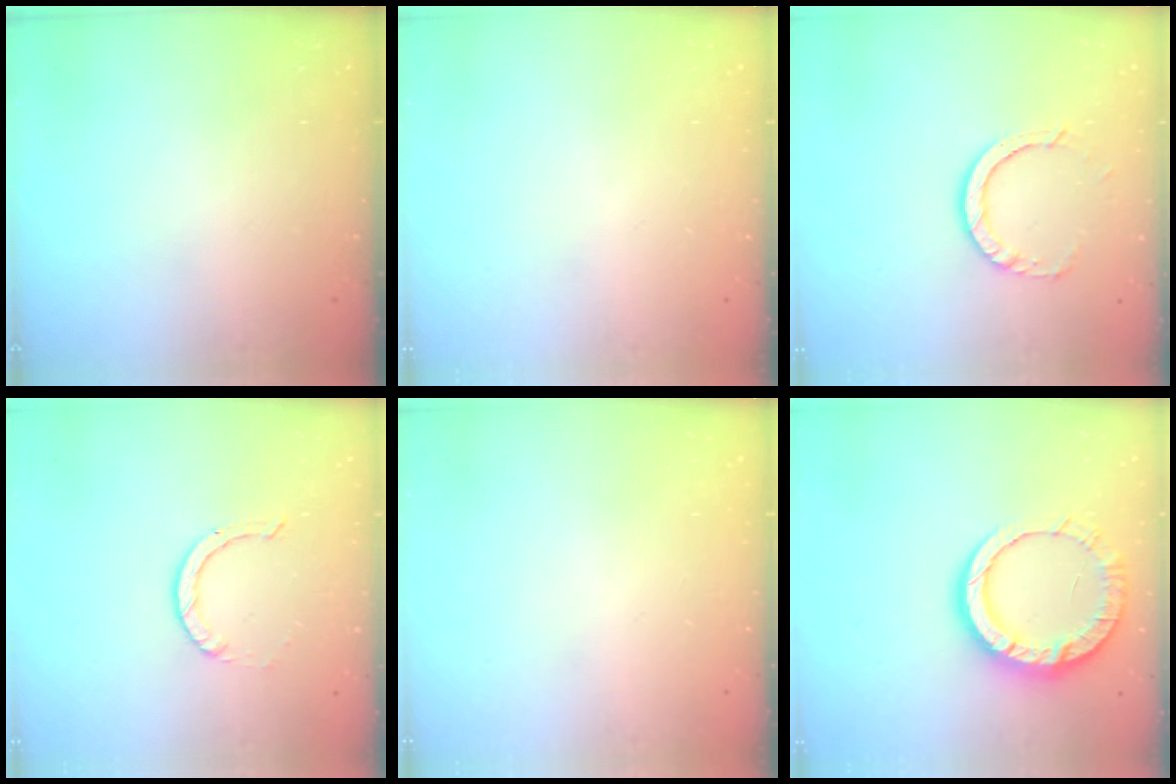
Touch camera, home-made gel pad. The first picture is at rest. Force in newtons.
{"total": 0.0}
{"total": 8.6, "press": 8.5, "slide": 1.3}
{"total": 2.0, "press": 2.0, "slide": 0.2}
{"total": 0.0}
{"total": 14.5, "press": 14.3, "slide": 2.2}